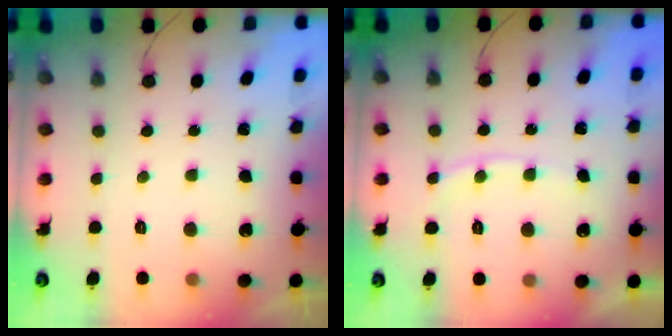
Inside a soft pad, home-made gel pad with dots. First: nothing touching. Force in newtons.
{"total": 7.0, "press": 6.9, "slide": 1.0}